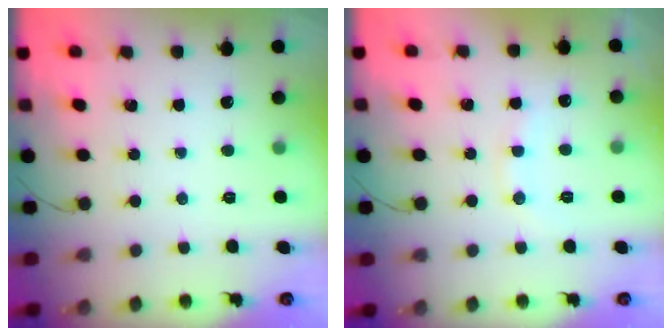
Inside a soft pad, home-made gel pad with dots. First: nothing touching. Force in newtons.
{"total": 8.4, "press": 8.3, "slide": 1.2}